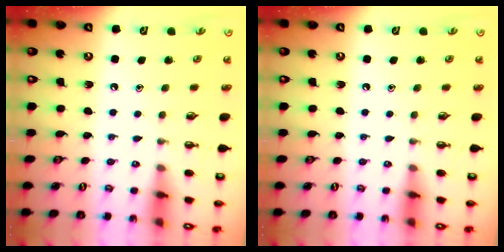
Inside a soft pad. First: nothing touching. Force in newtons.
{"total": 0.0}